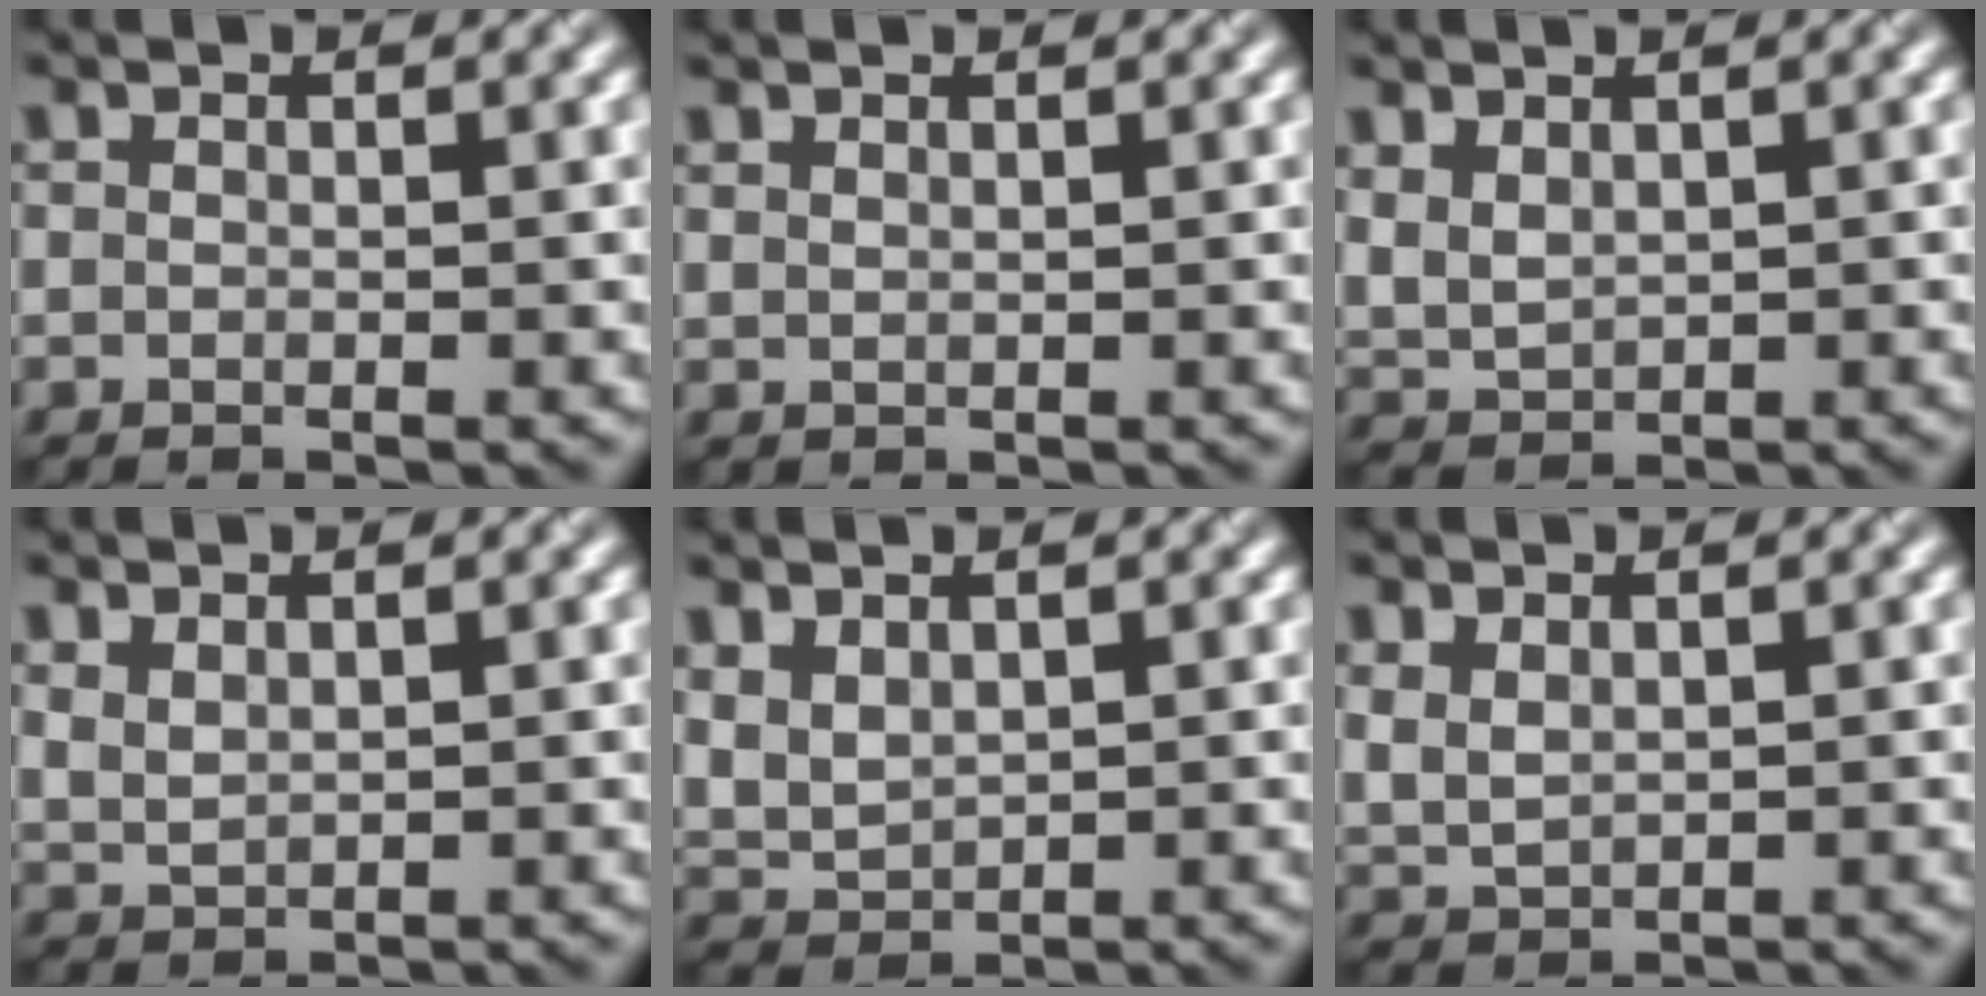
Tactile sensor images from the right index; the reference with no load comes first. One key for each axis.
{"total": 0.7, "fx": 0.7, "fy": 0.0, "fz": 0.0, "tx": -0.002, "ty": 0.005, "tz": 0.014}
{"total": 2.4, "fx": 1.2, "fy": 1.6, "fz": 1.3, "tx": -0.036, "ty": 0.000, "tz": 0.029}
{"total": 1.6, "fx": 1.2, "fy": 0.8, "fz": 0.7, "tx": -0.022, "ty": 0.001, "tz": 0.028}
{"total": 3.4, "fx": 1.7, "fy": 2.3, "fz": 1.8, "tx": -0.056, "ty": 0.003, "tz": 0.042}
{"total": 2.0, "fx": 1.0, "fy": 1.3, "fz": 1.1, "tx": -0.034, "ty": 0.001, "tz": 0.026}